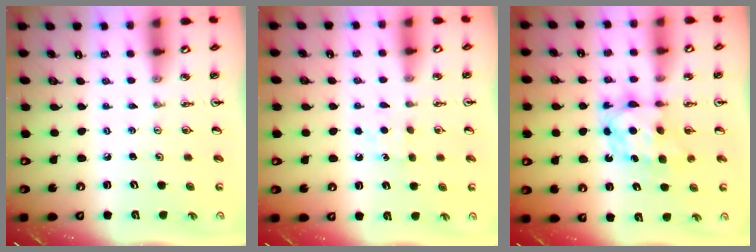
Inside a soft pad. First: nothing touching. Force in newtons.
{"total": 5.3, "press": 5.3, "slide": 0.6}
{"total": 6.2, "press": 6.2, "slide": 0.5}